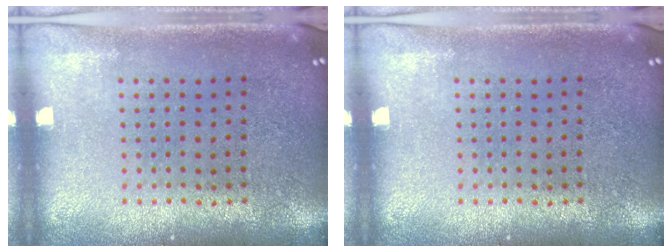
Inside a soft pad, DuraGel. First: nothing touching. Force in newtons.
{"total": 0.0}